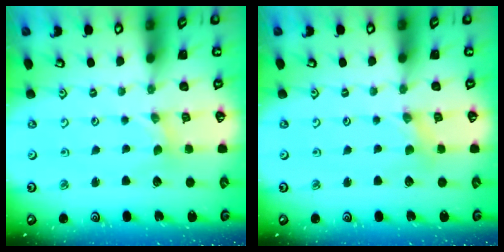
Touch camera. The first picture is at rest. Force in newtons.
{"total": 0.0}